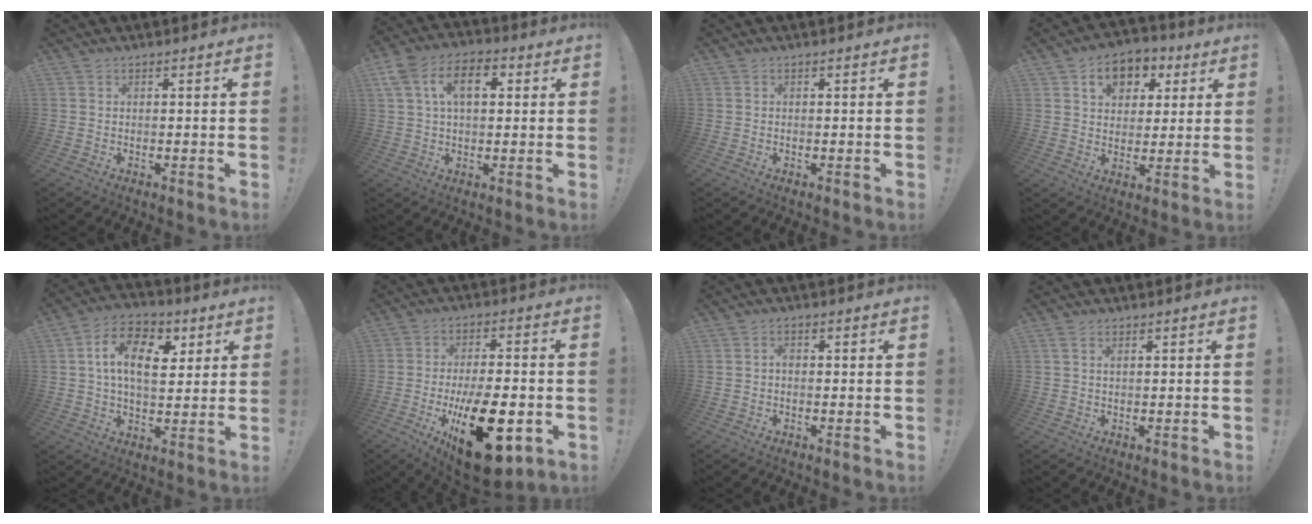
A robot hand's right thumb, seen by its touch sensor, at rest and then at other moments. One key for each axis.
{"total": 12.3, "fx": 3.5, "fy": 7.5, "fz": 9.1, "tx": -0.159, "ty": 0.014, "tz": 0.065}
{"total": 0.0}
{"total": 9.9, "fx": 4.3, "fy": 7.7, "fz": 4.5, "tx": -0.062, "ty": -0.015, "tz": 0.081}
{"total": 14.3, "fx": 4.5, "fy": 8.9, "fz": 10.2, "tx": -0.163, "ty": -0.014, "tz": 0.080}
{"total": 24.1, "fx": -7.4, "fy": 10.6, "fz": 20.3, "tx": -0.318, "ty": 0.039, "tz": -0.097}
{"total": 0.9, "fx": -0.4, "fy": 0.6, "fz": 0.5, "tx": -0.013, "ty": 0.004, "tz": -0.009}
{"total": 0.9, "fx": 0.4, "fy": 0.1, "fz": 0.8, "tx": -0.009, "ty": -0.001, "tz": 0.004}